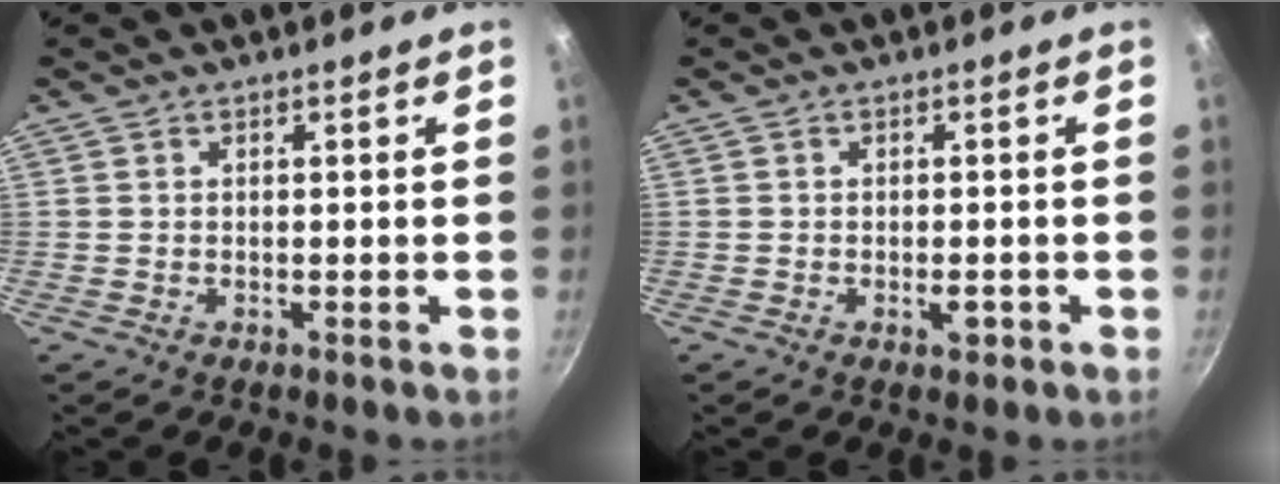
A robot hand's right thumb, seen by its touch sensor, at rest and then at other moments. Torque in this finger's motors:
{"motor_torque": [3.36, 1.65, 0.70, -1.00, 0.06]}